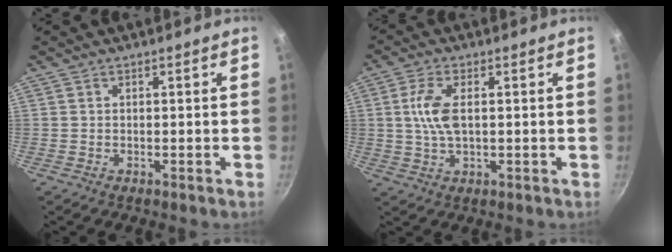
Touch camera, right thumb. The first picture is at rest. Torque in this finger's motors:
{"motor_torque": [-0.09, 0.26, 0.48, -0.04, 0.15]}